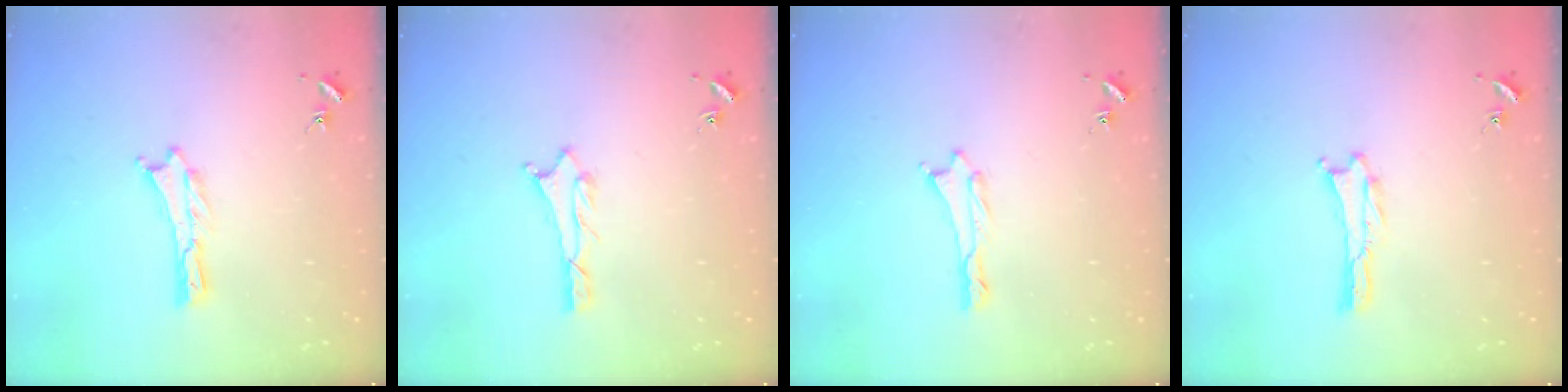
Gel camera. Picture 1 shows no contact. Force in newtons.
{"total": 0.7, "press": 0.7, "slide": 0.2}
{"total": 0.6, "press": 0.5, "slide": 0.2}
{"total": 0.0}